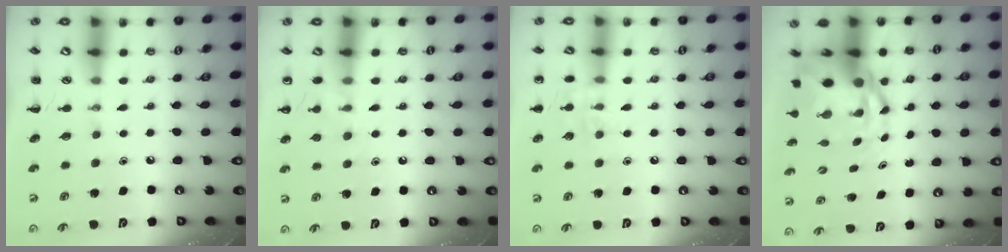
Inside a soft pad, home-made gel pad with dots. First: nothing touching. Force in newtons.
{"total": 7.1, "press": 6.7, "slide": 2.3}
{"total": 6.9, "press": 6.8, "slide": 1.2}
{"total": 8.1, "press": 7.8, "slide": 2.1}